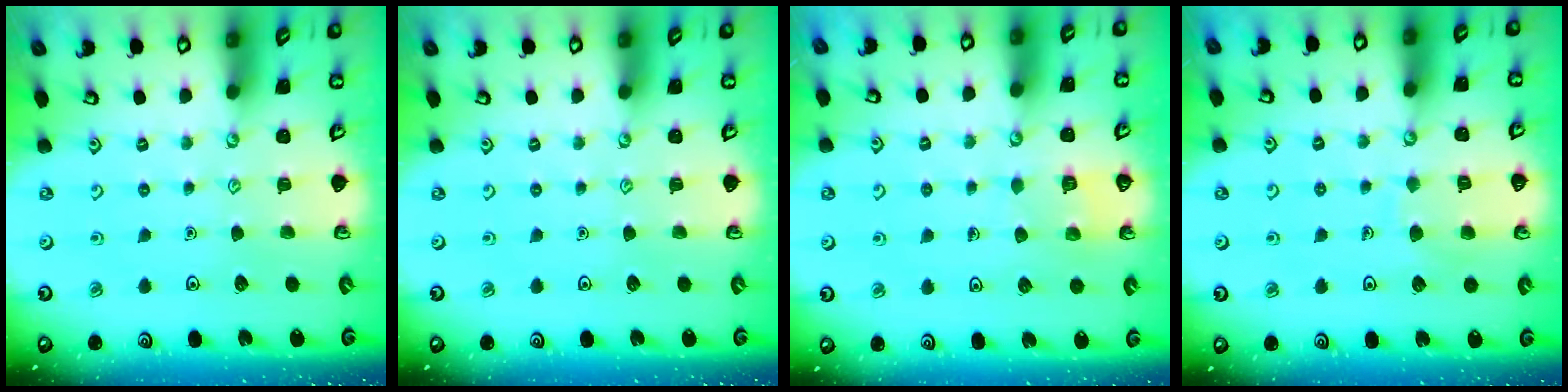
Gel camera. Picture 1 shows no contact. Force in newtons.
{"total": 0.0}
{"total": 4.1, "press": 4.1, "slide": 0.1}
{"total": 6.7, "press": 6.6, "slide": 0.7}